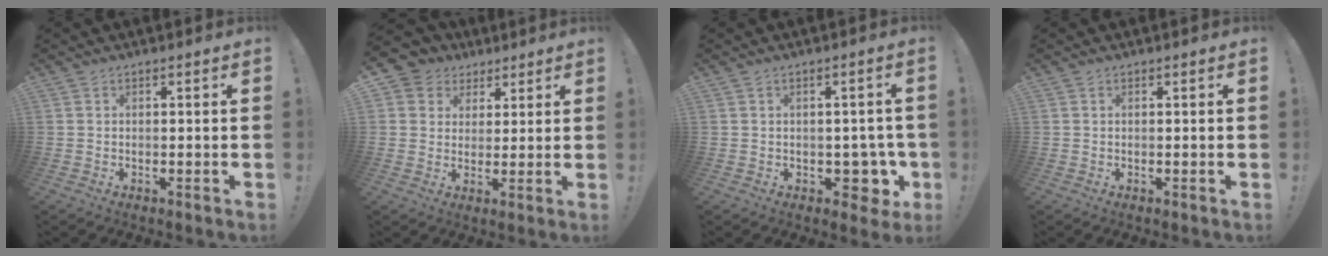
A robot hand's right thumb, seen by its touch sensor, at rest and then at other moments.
{"total": 6.9, "force": [2.6, 6.3, 1.4], "torque": [-0.030, -0.006, 0.056]}
{"total": 6.7, "force": [-0.8, 5.5, 3.7], "torque": [-0.036, 0.004, -0.002]}
{"total": 0.0}